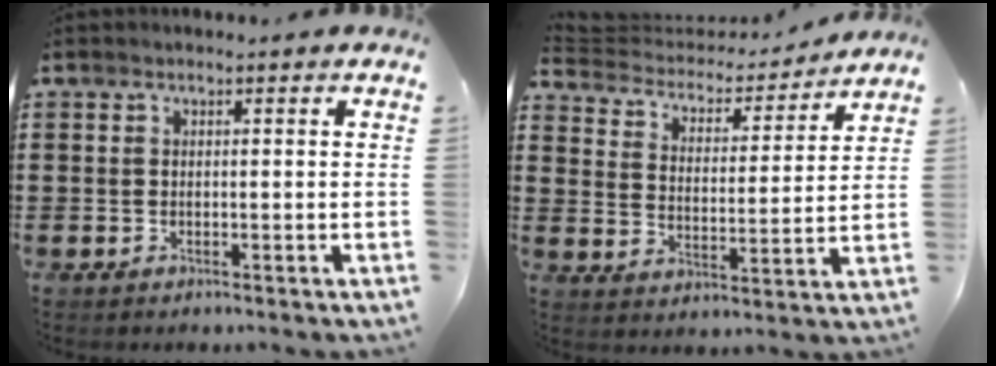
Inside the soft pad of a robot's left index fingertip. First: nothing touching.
{"total": 4.0, "force": [3.7, 1.1, 0.8], "torque": [-0.041, -0.023, 0.058]}